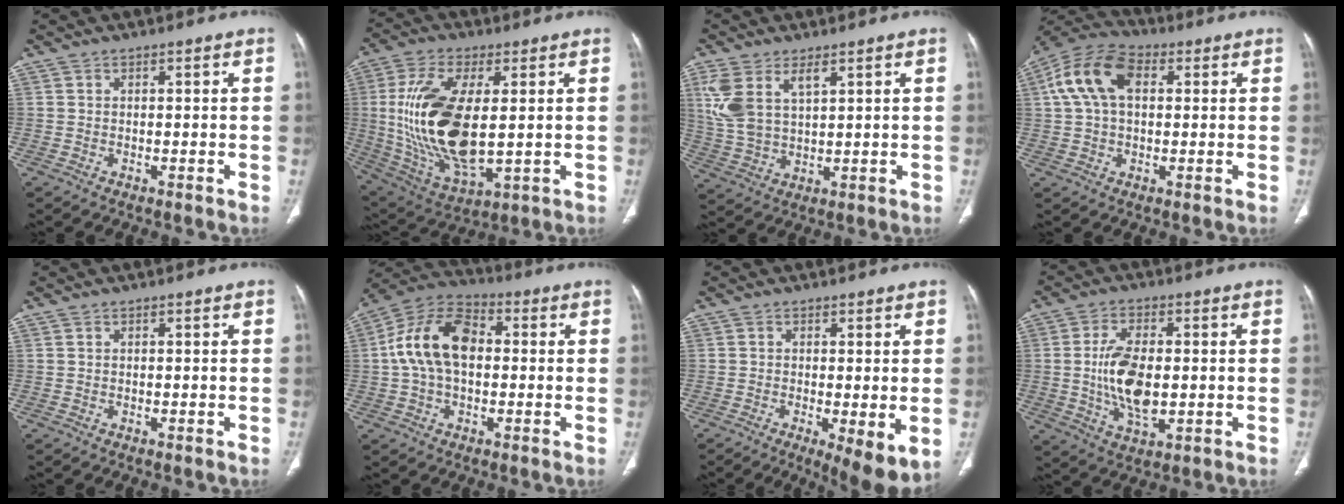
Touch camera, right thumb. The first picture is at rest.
{"total": 20.9, "force": [1.2, 9.6, 18.6], "torque": [-0.379, -0.017, 0.036]}
{"total": 9.5, "force": [4.2, 4.8, 7.0], "torque": [-0.153, -0.006, 0.095]}
{"total": 12.1, "force": [2.8, 7.6, 9.1], "torque": [-0.178, 0.031, 0.044]}
{"total": 0.0}
{"total": 14.1, "force": [1.0, 8.8, 10.9], "torque": [-0.200, 0.034, 0.006]}
{"total": 7.7, "force": [-1.9, 2.1, 7.2], "torque": [-0.111, -0.025, -0.028]}
{"total": 11.2, "force": [-0.4, 5.6, 9.7], "torque": [-0.185, -0.004, -0.002]}